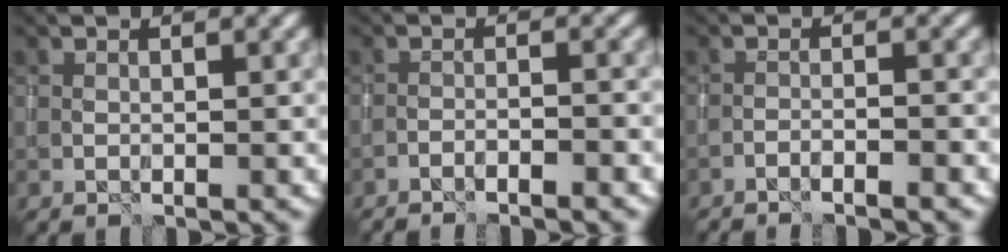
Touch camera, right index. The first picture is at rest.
{"total": 3.2, "force": [-2.8, 0.4, 1.4], "torque": [-0.020, 0.007, -0.047]}
{"total": 2.9, "force": [-2.5, 0.4, 1.4], "torque": [-0.021, 0.007, -0.046]}